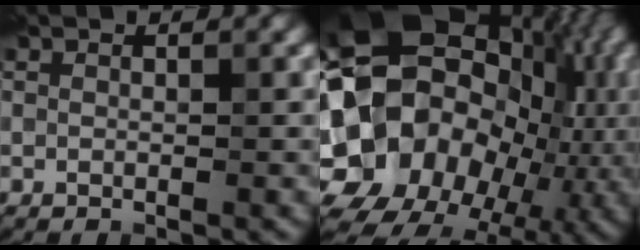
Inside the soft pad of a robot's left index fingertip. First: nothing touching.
{"total": 22.0, "force": [-2.1, 18.2, 12.2], "torque": [-0.209, -0.010, -0.078]}